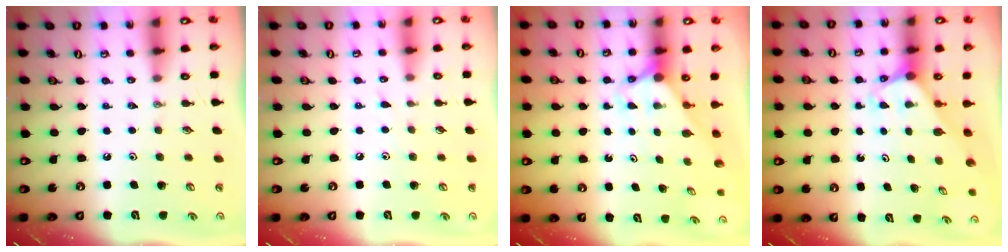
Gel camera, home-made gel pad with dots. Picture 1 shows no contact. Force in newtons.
{"total": 2.9, "press": 2.9, "slide": 0.4}
{"total": 2.7, "press": 2.7, "slide": 0.0}
{"total": 1.8, "press": 1.8, "slide": 0.1}